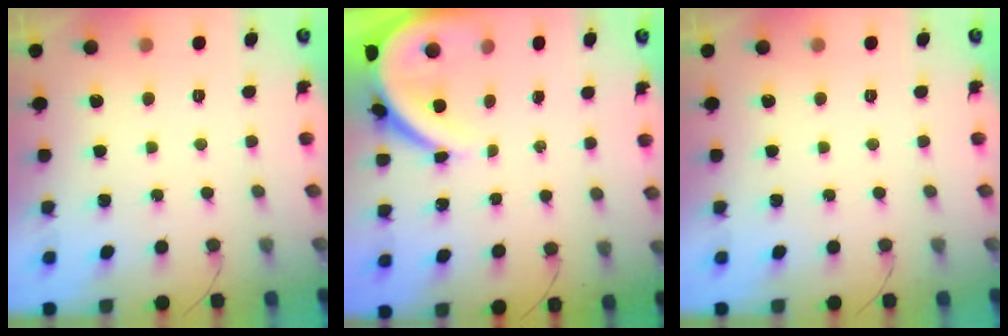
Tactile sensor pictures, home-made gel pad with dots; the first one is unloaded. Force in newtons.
{"total": 8.9, "press": 8.8, "slide": 1.0}
{"total": 0.0}